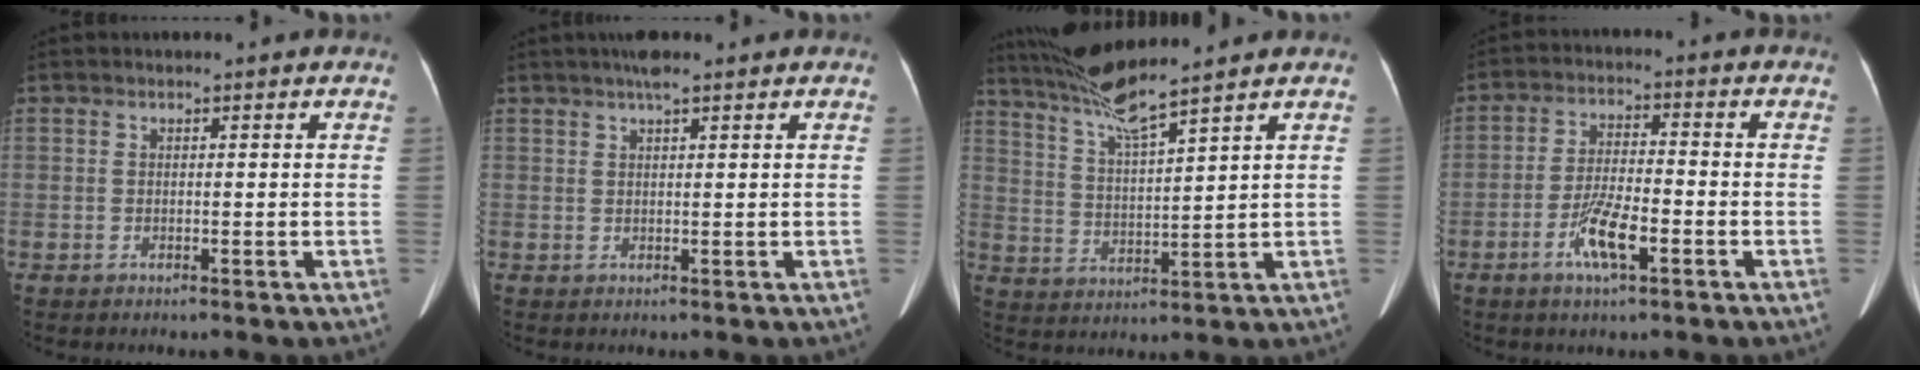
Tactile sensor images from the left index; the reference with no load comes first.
{"total": 2.8, "force": [2.0, 0.2, 1.9], "torque": [-0.036, 0.013, 0.034]}
{"total": 8.7, "force": [7.5, -1.5, 4.2], "torque": [-0.085, -0.002, 0.143]}
{"total": 7.0, "force": [-3.4, 1.5, 5.9], "torque": [-0.119, -0.002, -0.065]}